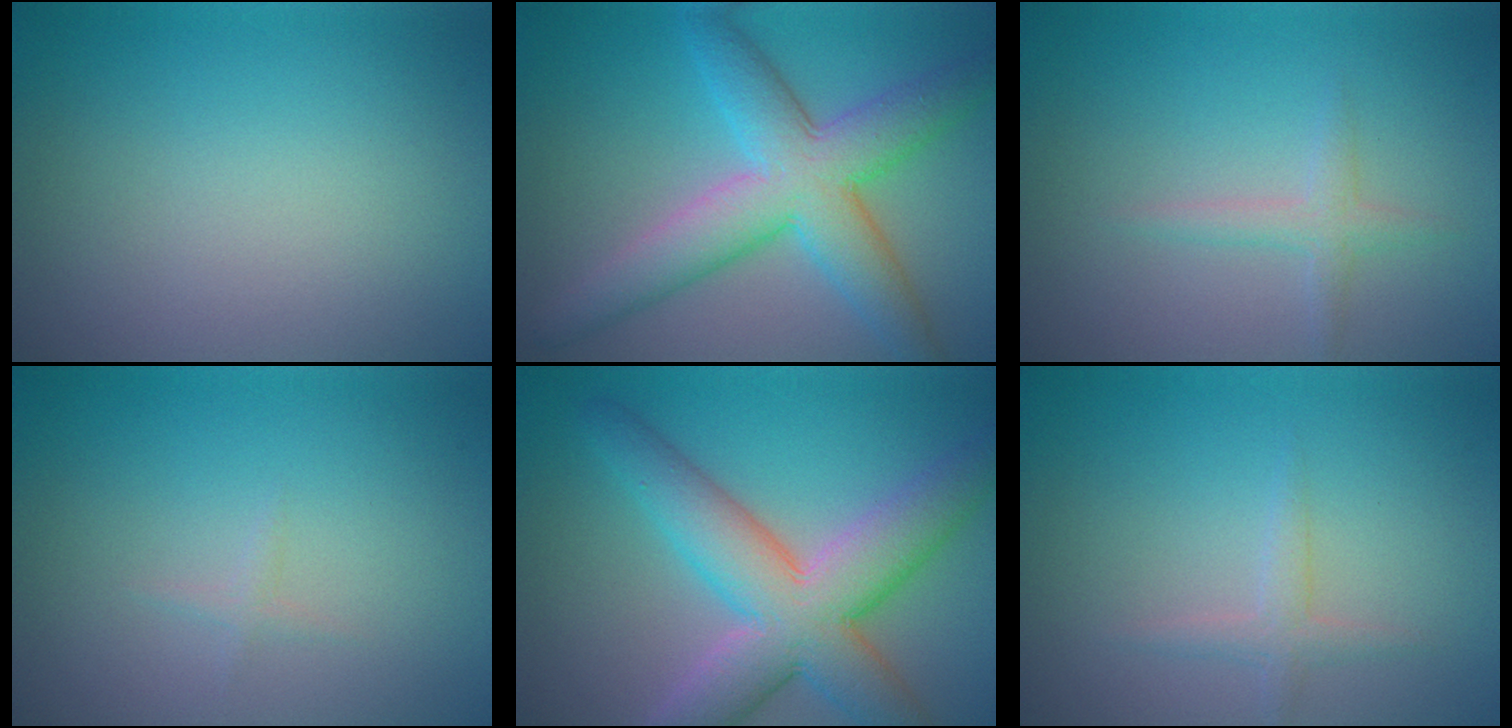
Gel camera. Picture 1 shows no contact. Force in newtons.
{"total": 7.5, "press": 7.5, "slide": 0.2}
{"total": 1.5, "press": 1.5, "slide": 0.1}
{"total": 0.6, "press": 0.6, "slide": 0.0}
{"total": 8.9, "press": 8.9, "slide": 0.3}
{"total": 1.5, "press": 1.5, "slide": 0.1}